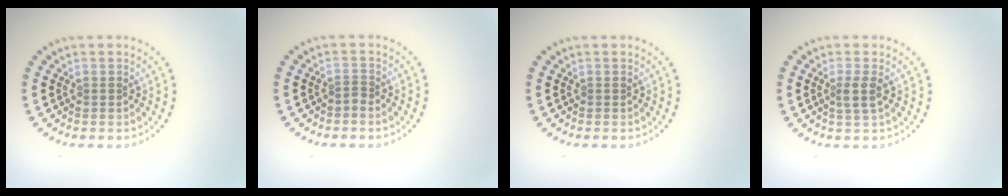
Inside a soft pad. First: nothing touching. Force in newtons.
{"total": 0.6, "press": 0.3, "slide": 0.5}
{"total": 0.0}
{"total": 1.7, "press": 1.4, "slide": 0.9}